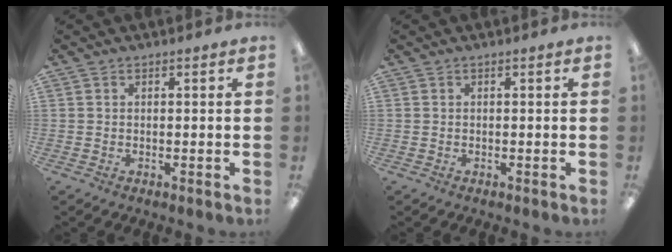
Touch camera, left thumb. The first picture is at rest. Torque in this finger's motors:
{"motor_torque": [-0.05, -0.01, 0.15, -0.07, 0.00]}